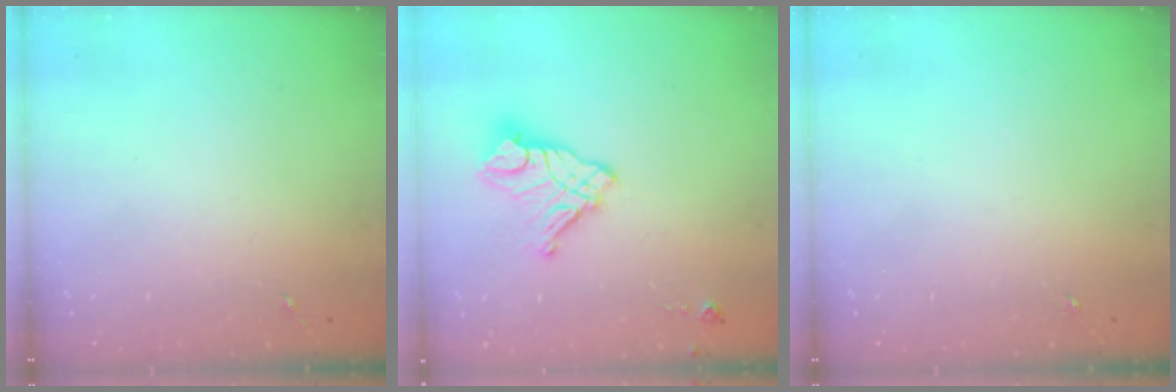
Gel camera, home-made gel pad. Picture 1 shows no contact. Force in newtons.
{"total": 13.5, "press": 13.4, "slide": 1.3}
{"total": 0.0}